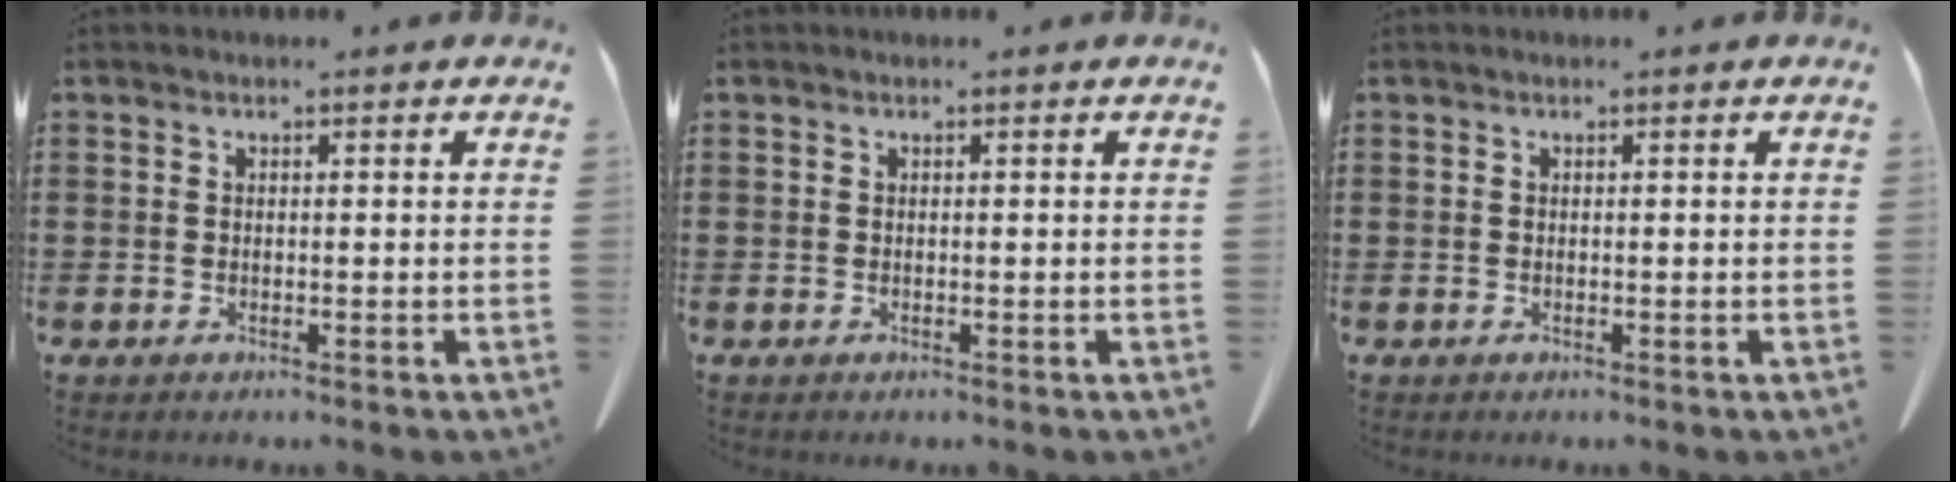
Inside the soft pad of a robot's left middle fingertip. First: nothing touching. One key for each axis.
{"total": 0.0}
{"total": 0.0}